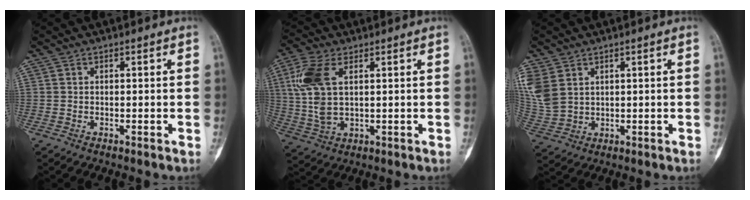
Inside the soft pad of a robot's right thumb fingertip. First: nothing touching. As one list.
[{"total": 10.8, "force": [3.0, 5.5, 8.8], "torque": [-0.207, 0.000, 0.065]}, {"total": 10.2, "force": [3.8, 7.5, 5.8], "torque": [-0.150, -0.004, 0.092]}]